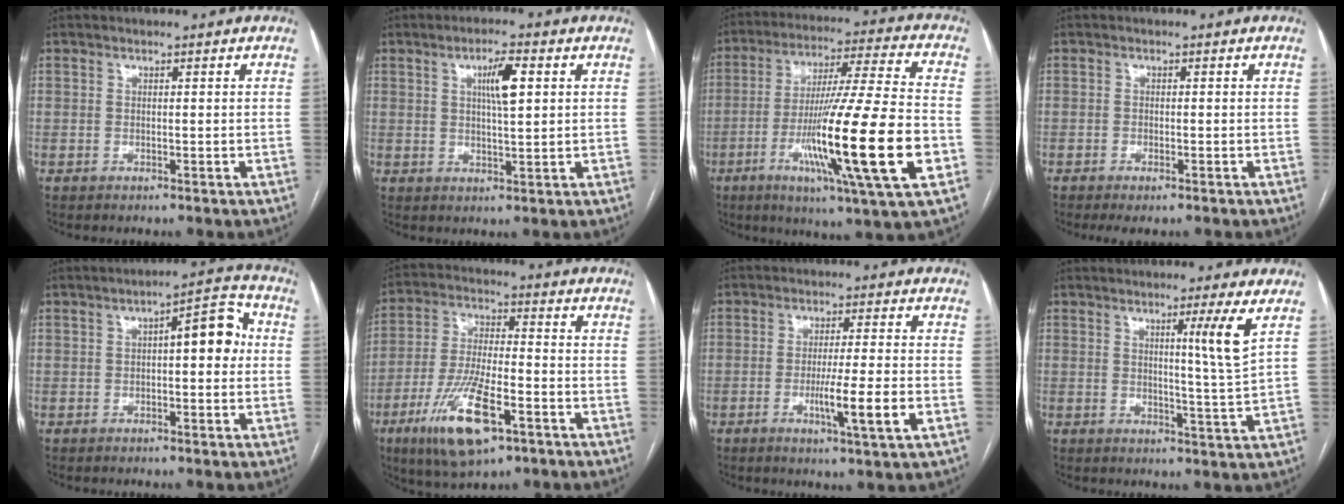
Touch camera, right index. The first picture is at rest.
{"total": 5.4, "force": [1.7, 0.8, 5.1], "torque": [-0.089, 0.005, 0.030]}
{"total": 23.0, "force": [-6.5, -0.3, 22.1], "torque": [-0.373, -0.030, -0.115]}
{"total": 2.2, "force": [-1.5, 0.6, 1.5], "torque": [-0.023, -0.004, -0.020]}
{"total": 7.4, "force": [0.8, 2.4, 7.0], "torque": [-0.092, 0.031, 0.008]}
{"total": 13.9, "force": [-6.9, 3.6, 11.6], "torque": [-0.234, -0.017, -0.117]}
{"total": 7.9, "force": [-2.4, -0.6, 7.5], "torque": [-0.127, -0.019, -0.042]}
{"total": 5.5, "force": [2.4, -1.8, 4.6], "torque": [-0.073, -0.020, 0.042]}